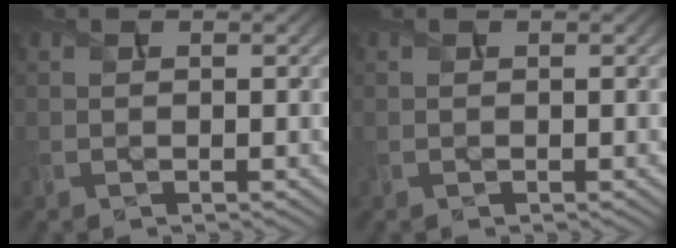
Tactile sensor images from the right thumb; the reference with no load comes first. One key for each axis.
{"total": 0.0}